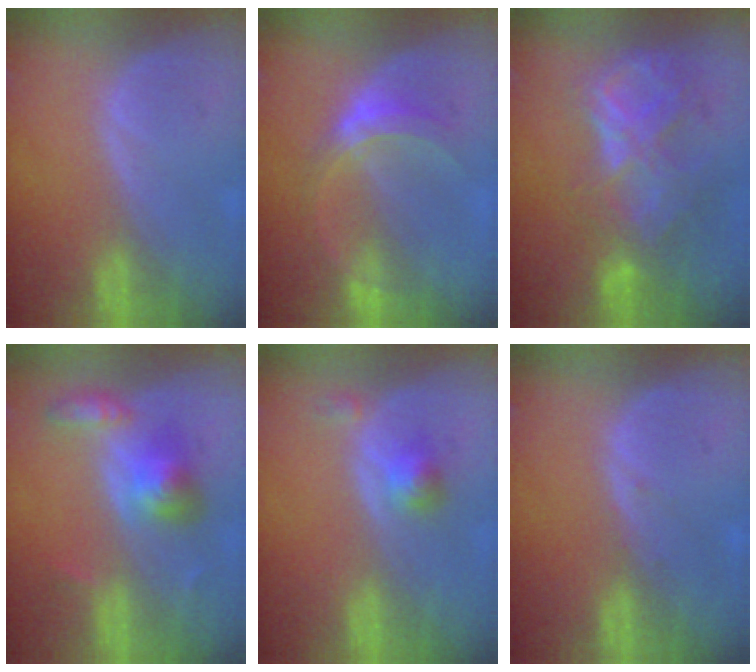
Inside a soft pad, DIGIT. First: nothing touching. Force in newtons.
{"total": 5.1, "press": 4.9, "slide": 1.5}
{"total": 9.1, "press": 7.8, "slide": 4.7}
{"total": 5.7, "press": 5.5, "slide": 1.5}
{"total": 3.0, "press": 2.8, "slide": 1.2}
{"total": 0.6, "press": 0.3, "slide": 0.5}